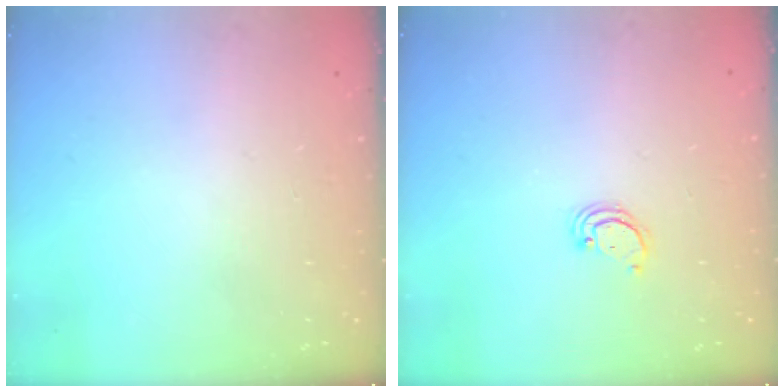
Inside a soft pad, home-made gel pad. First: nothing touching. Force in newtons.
{"total": 2.2, "press": 2.2, "slide": 0.2}